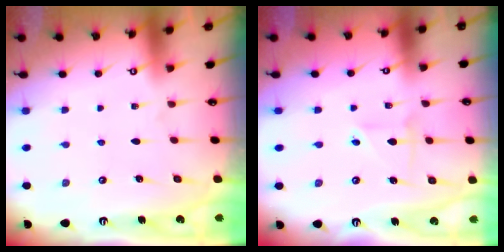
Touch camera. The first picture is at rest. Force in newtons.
{"total": 2.7, "press": 2.5, "slide": 1.0}